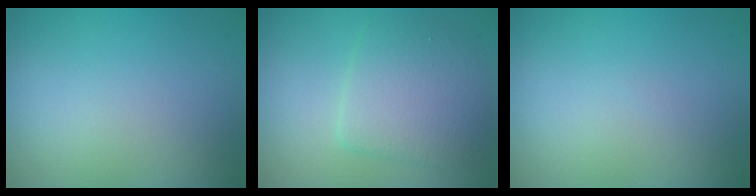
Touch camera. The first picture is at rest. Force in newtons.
{"total": 4.7, "press": 4.7, "slide": 0.1}
{"total": 0.0}